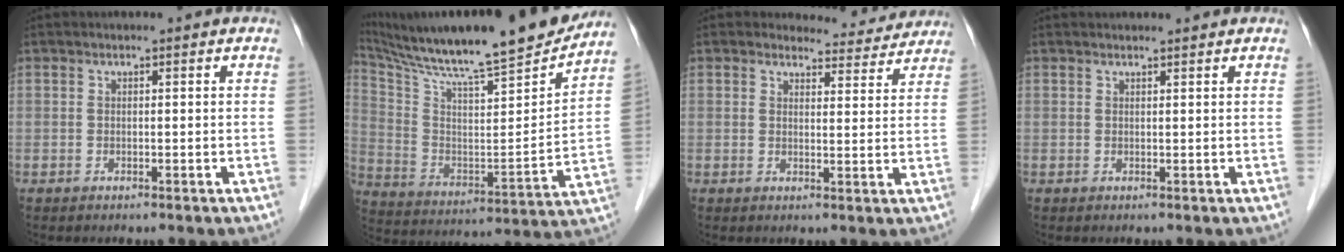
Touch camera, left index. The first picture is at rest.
{"total": 26.1, "force": [22.5, 1.7, 13.2], "torque": [-0.237, -0.033, 0.347]}
{"total": 6.6, "force": [6.3, 1.9, -0.3], "torque": [0.013, -0.007, 0.063]}
{"total": 2.6, "force": [2.6, 0.2, 0.5], "torque": [-0.008, 0.017, 0.034]}